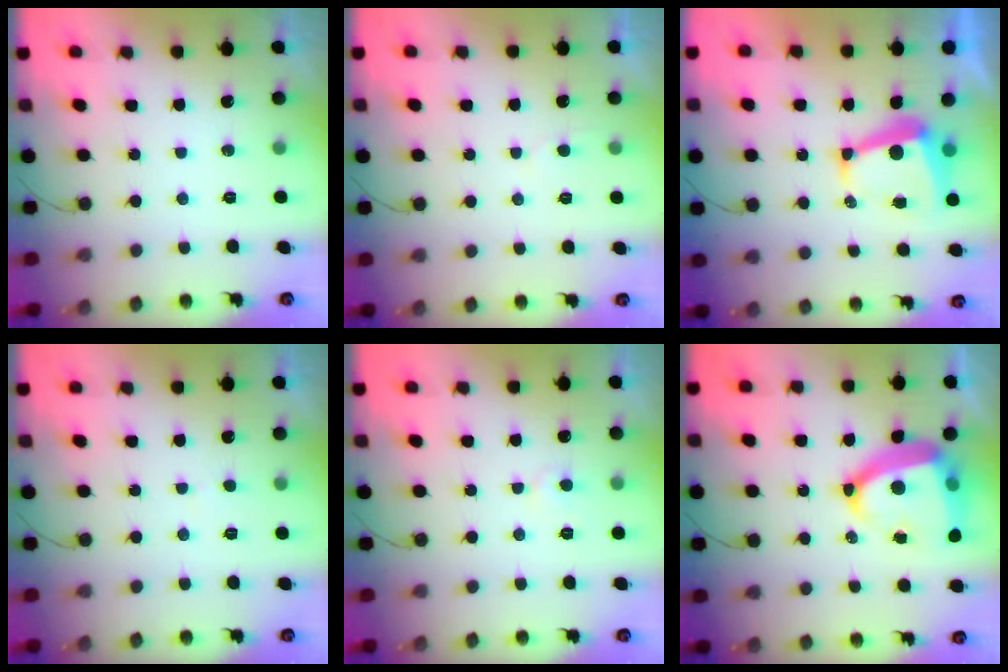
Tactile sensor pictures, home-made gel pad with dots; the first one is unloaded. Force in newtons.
{"total": 2.6, "press": 2.6, "slide": 0.2}
{"total": 7.1, "press": 7.1, "slide": 1.0}
{"total": 2.1, "press": 2.1, "slide": 0.2}
{"total": 3.5, "press": 3.5, "slide": 0.4}
{"total": 17.2, "press": 17.0, "slide": 2.2}